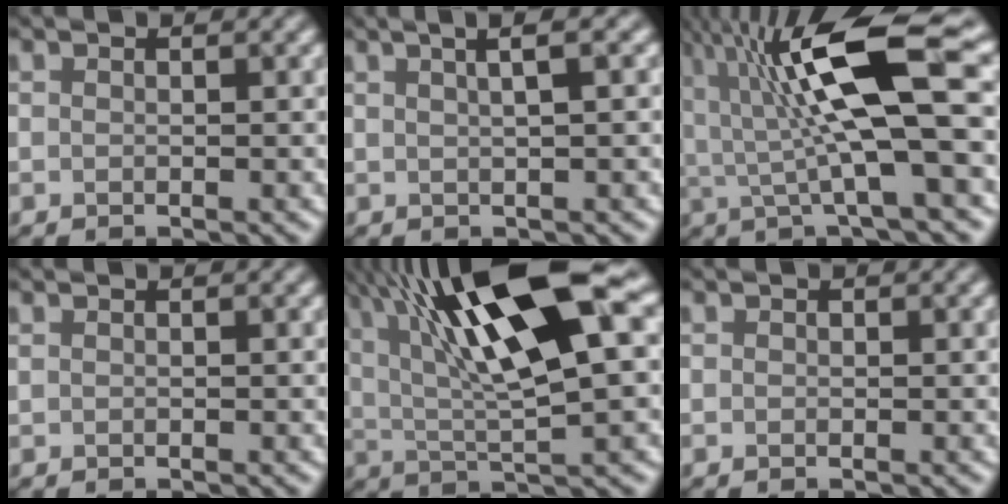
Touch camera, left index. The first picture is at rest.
{"total": 4.1, "force": [1.8, 1.5, 3.4], "torque": [-0.022, 0.021, -0.005]}
{"total": 11.4, "force": [2.1, 2.3, 11.0], "torque": [-0.194, 0.004, 0.036]}
{"total": 0.0}
{"total": 14.0, "force": [4.9, 3.1, 12.7], "torque": [-0.213, 0.015, 0.078]}
{"total": 0.0}